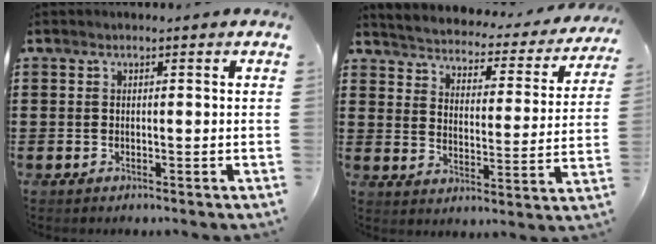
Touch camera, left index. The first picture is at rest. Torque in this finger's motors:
{"motor_torque": [2.14, 0.00, 0.71, 0.11]}